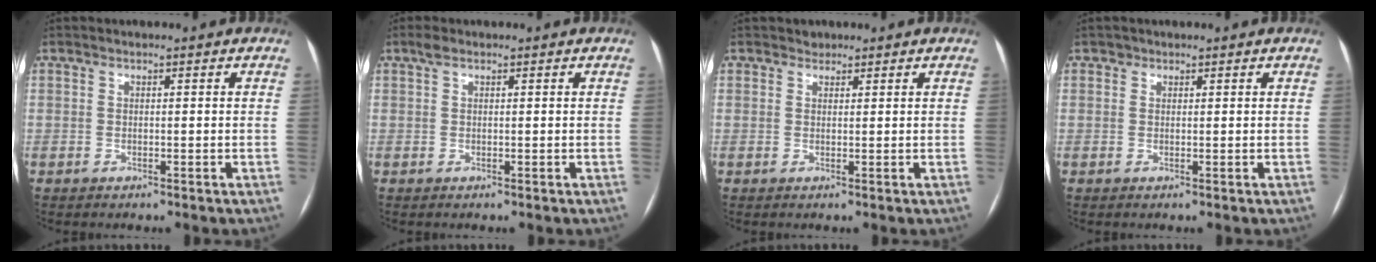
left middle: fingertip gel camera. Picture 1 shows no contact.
{"total": 1.1, "force": [0.8, 0.3, 0.7], "torque": [-0.020, 0.015, 0.017]}
{"total": 1.1, "force": [0.8, 0.6, -0.1], "torque": [0.004, -0.002, 0.011]}
{"total": 0.5, "force": [0.4, 0.4, -0.1], "torque": [0.002, -0.002, 0.006]}